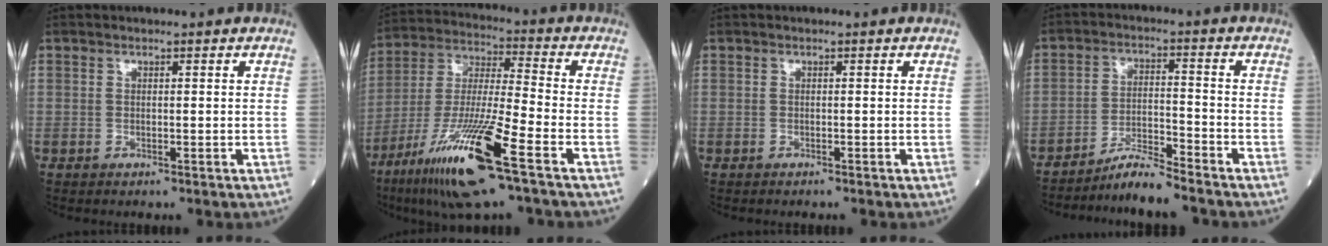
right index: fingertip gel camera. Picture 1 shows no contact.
{"total": 17.6, "force": [-9.2, 0.5, 15.0], "torque": [-0.317, -0.042, -0.175]}
{"total": 0.5, "force": [-0.5, 0.1, 0.1], "torque": [-0.001, 0.000, -0.011]}
{"total": 5.8, "force": [-5.5, -0.6, 1.8], "torque": [-0.031, -0.013, -0.100]}